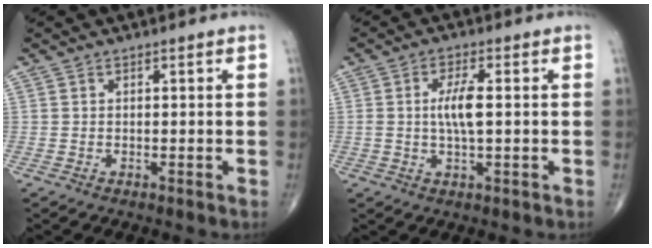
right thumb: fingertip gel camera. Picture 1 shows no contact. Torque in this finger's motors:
{"motor_torque": [0.01, 0.01, 0.15, 0.09, 0.05]}